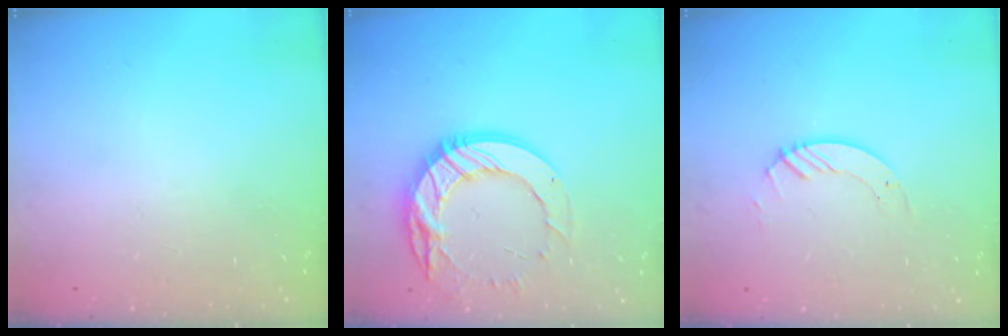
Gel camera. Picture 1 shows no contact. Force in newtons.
{"total": 17.2, "press": 17.1, "slide": 1.3}
{"total": 3.3, "press": 3.3, "slide": 0.1}